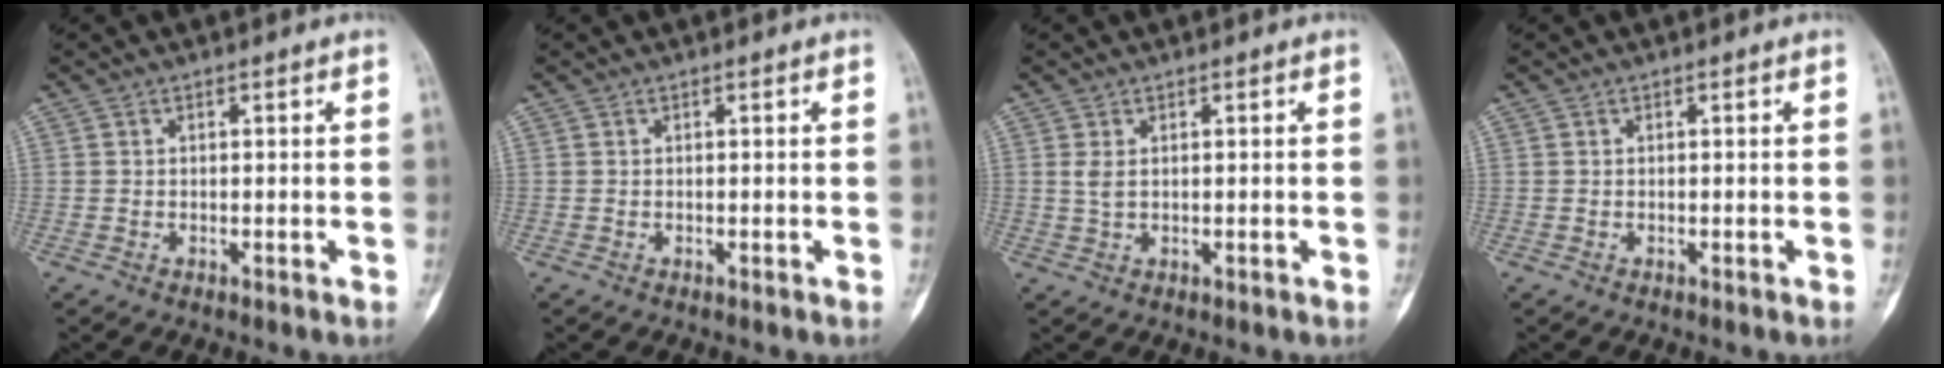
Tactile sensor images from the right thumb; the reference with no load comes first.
{"total": 0.0}
{"total": 1.7, "force": [0.4, 0.9, 1.4], "torque": [-0.029, 0.002, 0.015]}
{"total": 0.0}